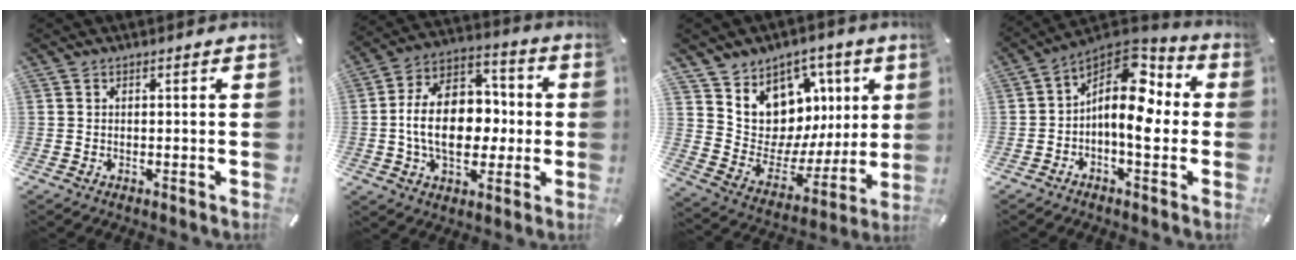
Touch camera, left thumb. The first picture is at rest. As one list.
[{"total": 17.0, "force": [-1.7, 11.9, 11.9], "torque": [-0.216, 0.015, -0.031]}, {"total": 10.4, "force": [5.1, 9.0, 1.0], "torque": [-0.020, -0.075, 0.103]}, {"total": 13.1, "force": [0.3, 7.5, 10.7], "torque": [-0.173, -0.022, -0.001]}]